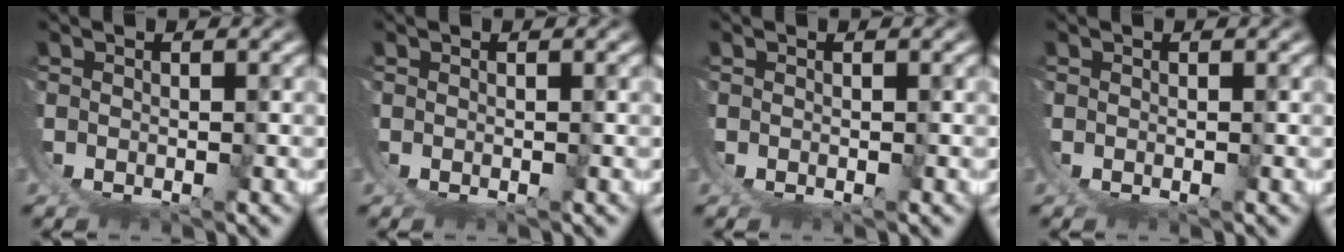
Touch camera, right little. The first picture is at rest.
{"total": 0.0}
{"total": 0.0}
{"total": 0.0}